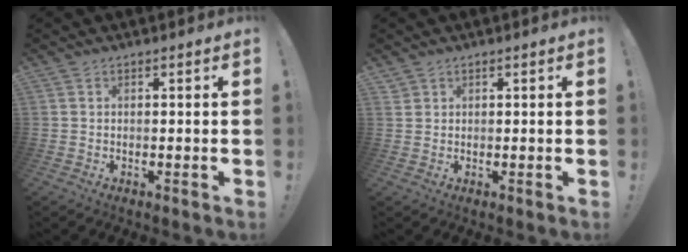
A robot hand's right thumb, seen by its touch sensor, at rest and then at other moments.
{"total": 1.2, "force": [0.9, 0.8, 0.2], "torque": [0.000, -0.005, 0.017]}